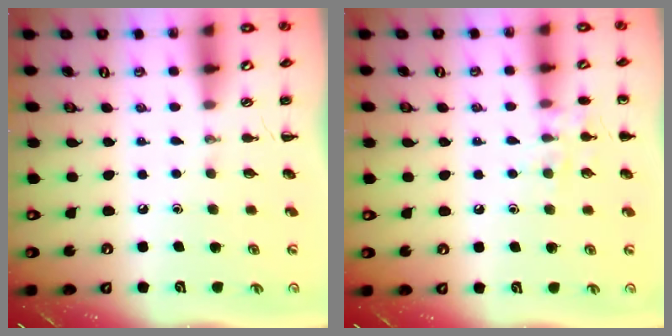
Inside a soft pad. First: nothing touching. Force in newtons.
{"total": 8.3, "press": 8.1, "slide": 1.6}